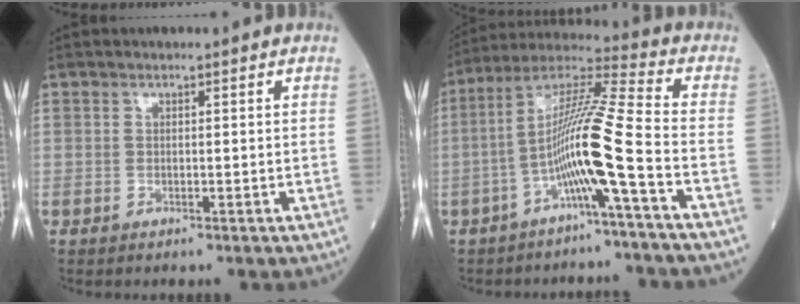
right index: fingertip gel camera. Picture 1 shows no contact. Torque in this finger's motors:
{"motor_torque": [1.81, -0.32, 0.96, 0.21]}